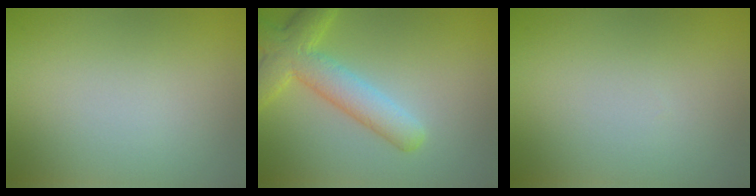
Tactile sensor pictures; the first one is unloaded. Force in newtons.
{"total": 5.1, "press": 5.1, "slide": 0.2}
{"total": 0.0}